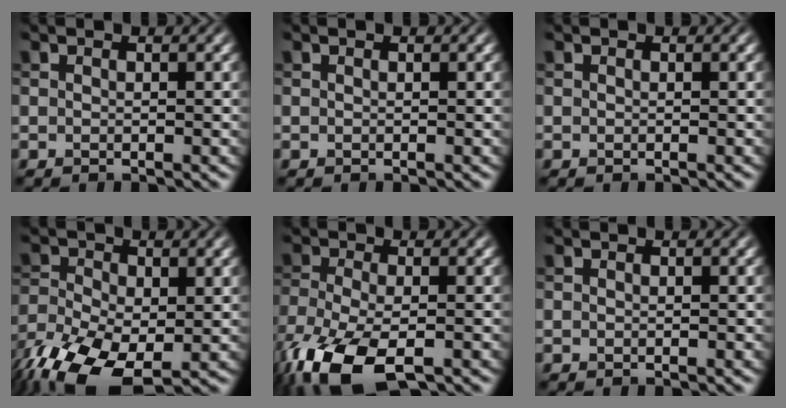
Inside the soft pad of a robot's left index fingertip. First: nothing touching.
{"total": 0.0}
{"total": 0.0}
{"total": 10.2, "force": [-4.5, 5.8, 7.1], "torque": [-0.151, -0.038, -0.072]}
{"total": 9.5, "force": [-5.3, 4.0, 6.8], "torque": [-0.156, -0.032, -0.101]}
{"total": 0.0}